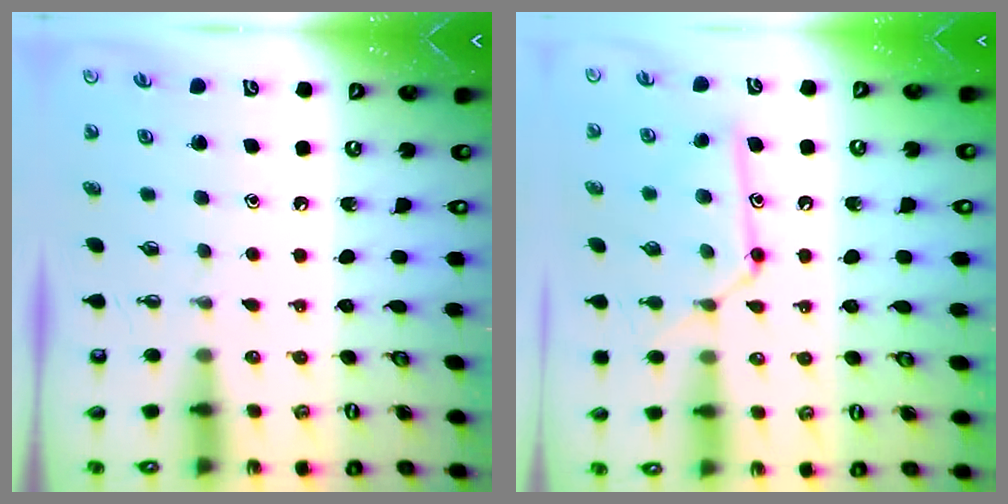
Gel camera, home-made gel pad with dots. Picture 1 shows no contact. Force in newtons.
{"total": 13.3, "press": 13.3, "slide": 1.0}